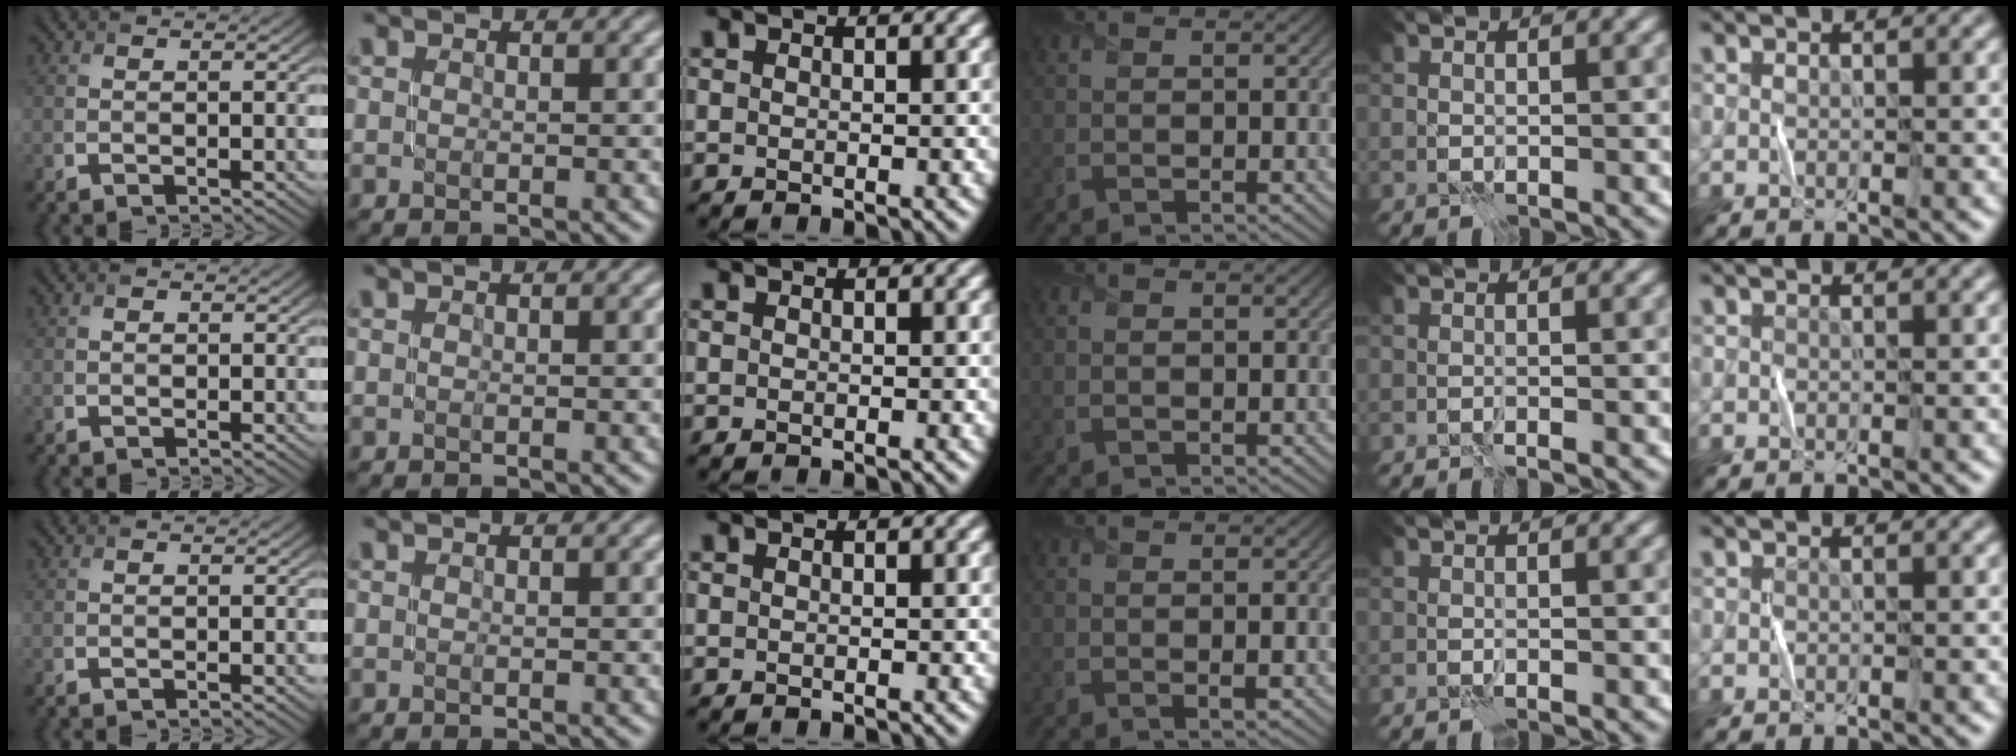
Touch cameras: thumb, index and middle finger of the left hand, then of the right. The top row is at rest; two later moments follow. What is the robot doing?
{"motion": "fold", "object": "scarf"}